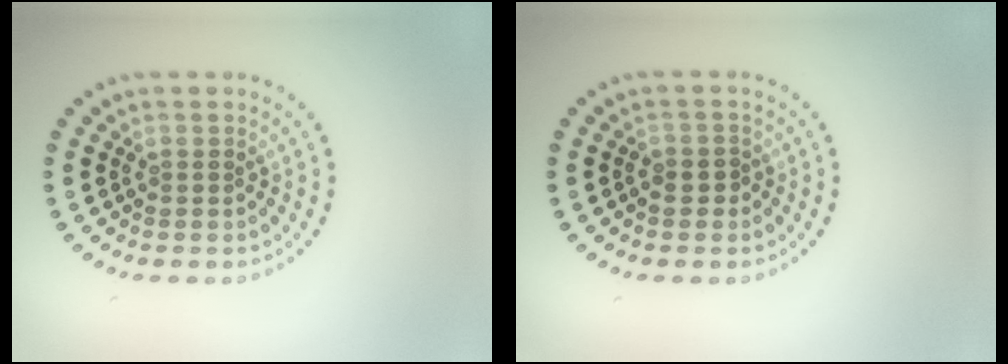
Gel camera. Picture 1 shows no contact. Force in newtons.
{"total": 1.3, "press": 1.1, "slide": 0.6}